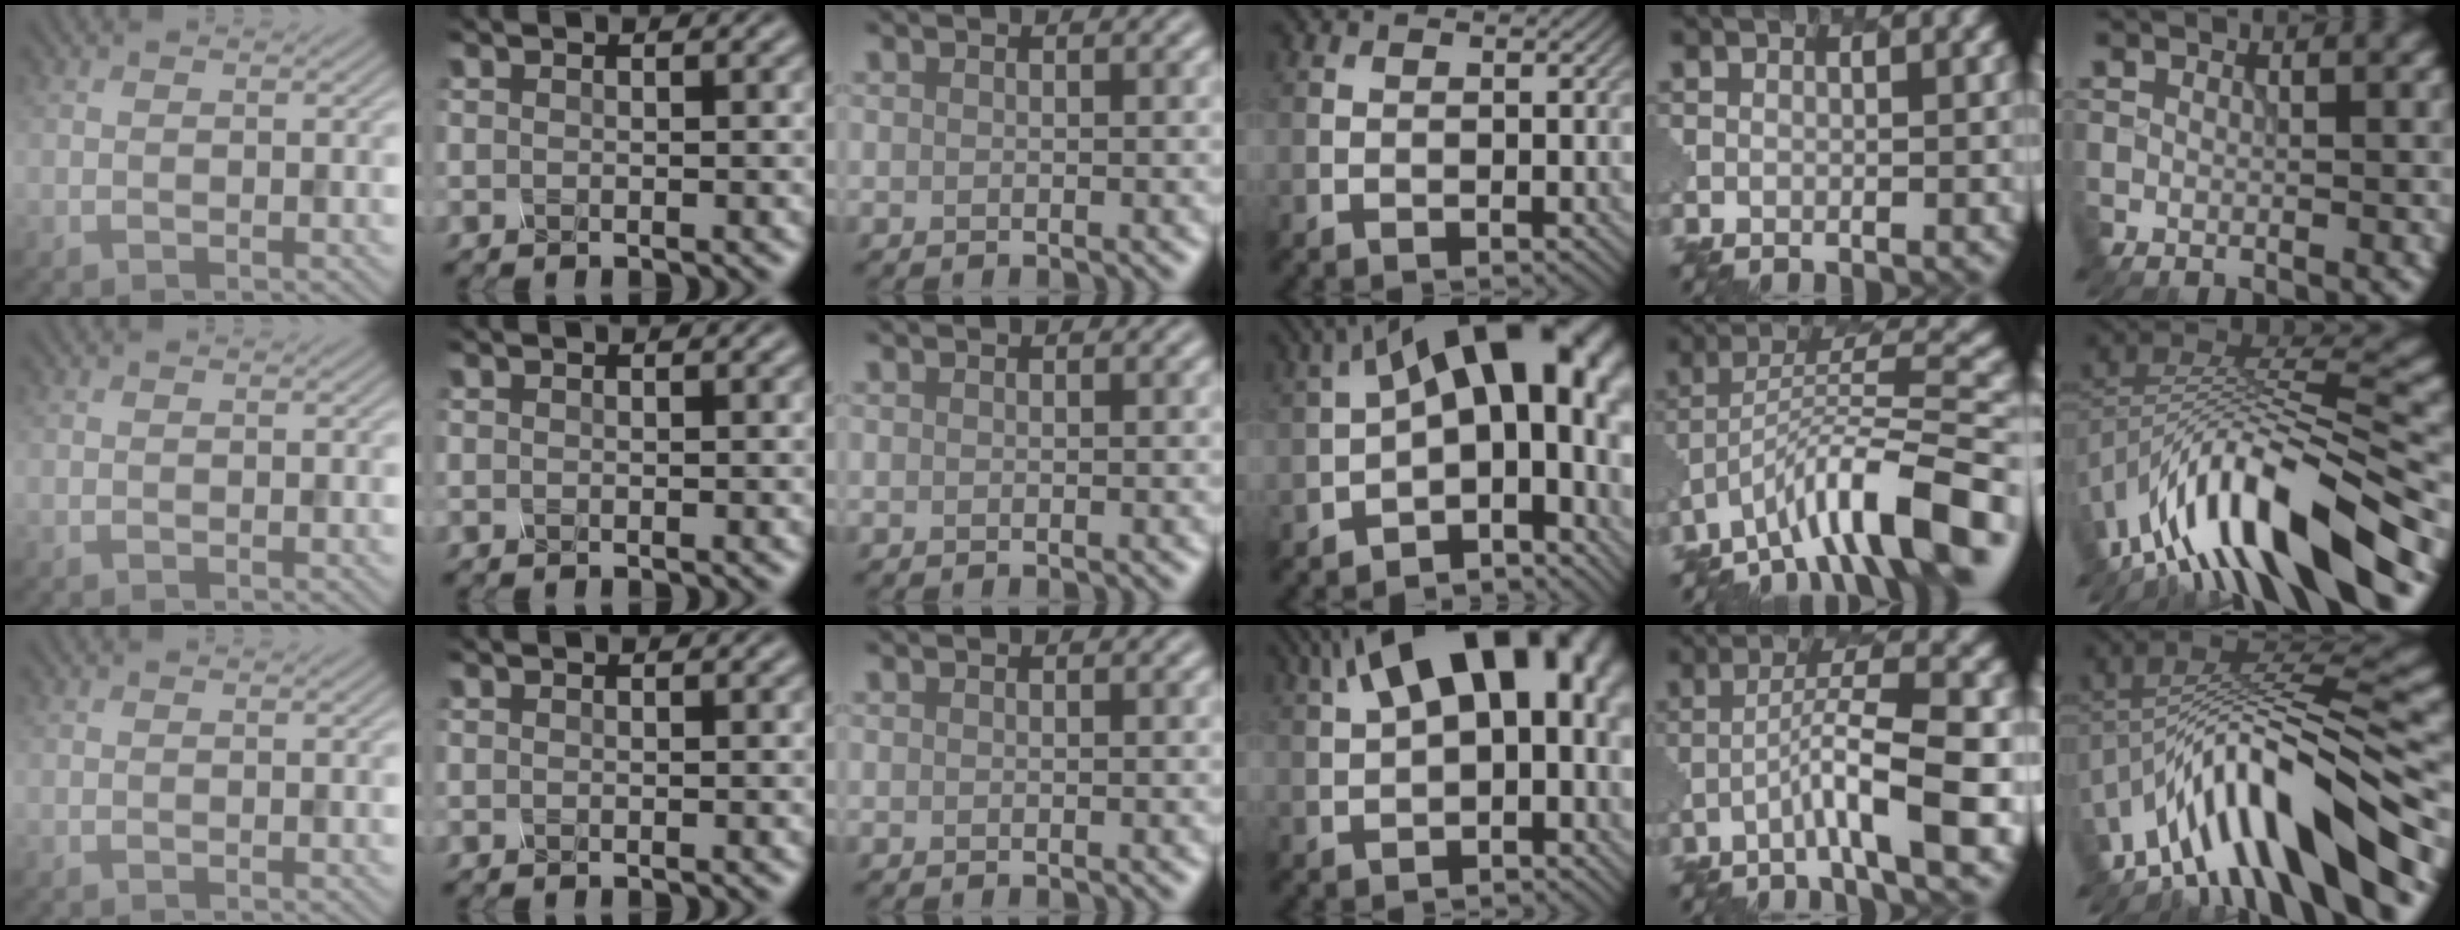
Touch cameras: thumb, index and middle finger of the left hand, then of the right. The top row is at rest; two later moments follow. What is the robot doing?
{"motion": "shake", "object": "salt shaker"}